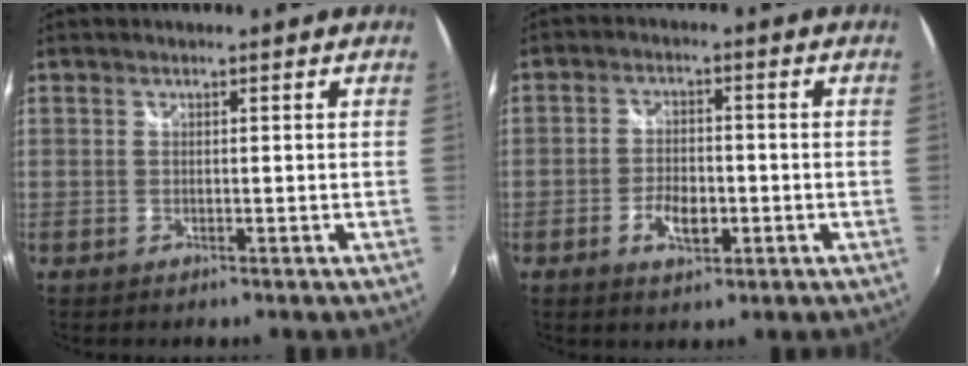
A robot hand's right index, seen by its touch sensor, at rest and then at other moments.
{"total": 5.7, "force": [-2.1, 3.0, 4.4], "torque": [-0.093, 0.001, -0.034]}